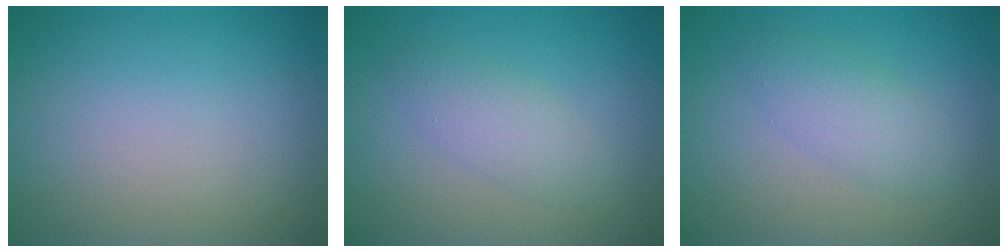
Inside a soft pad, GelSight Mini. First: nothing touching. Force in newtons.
{"total": 2.4, "press": 2.4, "slide": 0.0}
{"total": 2.7, "press": 2.7, "slide": 0.1}